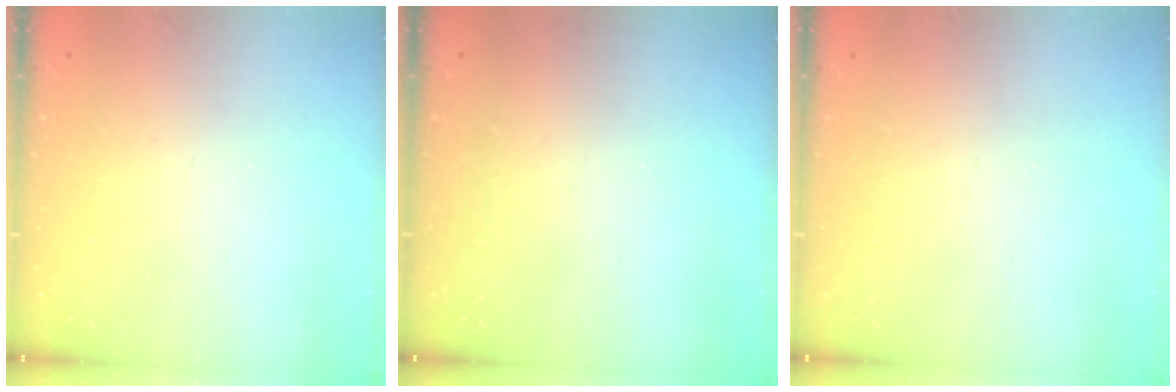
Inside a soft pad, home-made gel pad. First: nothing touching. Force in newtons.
{"total": 0.0}
{"total": 0.0}